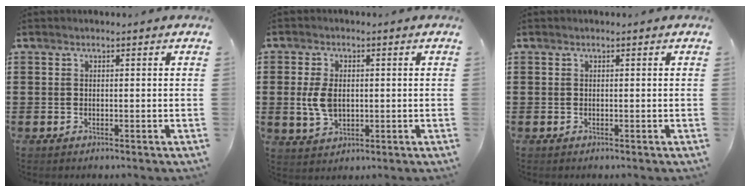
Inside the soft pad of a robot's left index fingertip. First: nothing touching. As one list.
[{"total": 5.1, "force": [0.3, 3.2, 4.0], "torque": [-0.103, 0.001, -0.001]}, {"total": 0.0}]